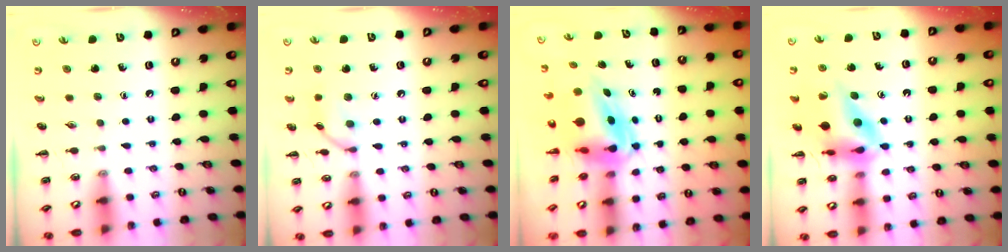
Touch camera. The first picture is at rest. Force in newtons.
{"total": 8.8, "press": 8.7, "slide": 0.5}
{"total": 6.7, "press": 6.4, "slide": 2.0}
{"total": 13.1, "press": 12.5, "slide": 4.0}